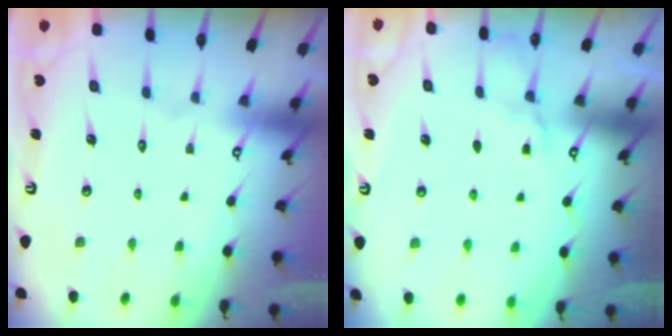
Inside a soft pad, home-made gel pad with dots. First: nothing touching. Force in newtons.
{"total": 3.6, "press": 3.5, "slide": 0.5}